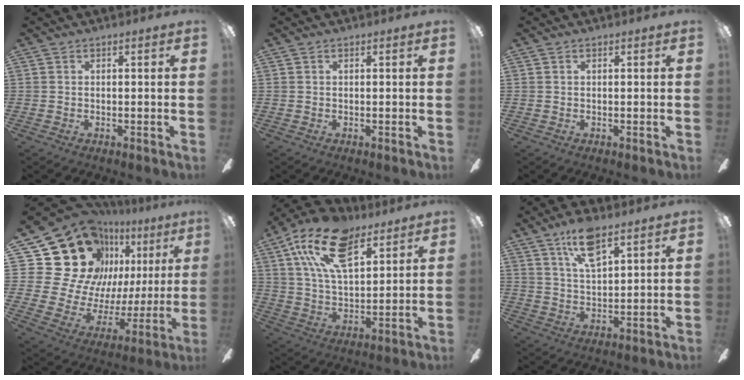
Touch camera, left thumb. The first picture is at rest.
{"total": 0.0}
{"total": 0.0}
{"total": 26.8, "force": [13.5, 18.8, 13.5], "torque": [-0.266, -0.105, 0.283]}
{"total": 19.2, "force": [11.0, 9.5, 12.5], "torque": [-0.223, -0.031, 0.198]}
{"total": 10.4, "force": [6.9, 3.9, 6.8], "torque": [-0.122, -0.021, 0.121]}